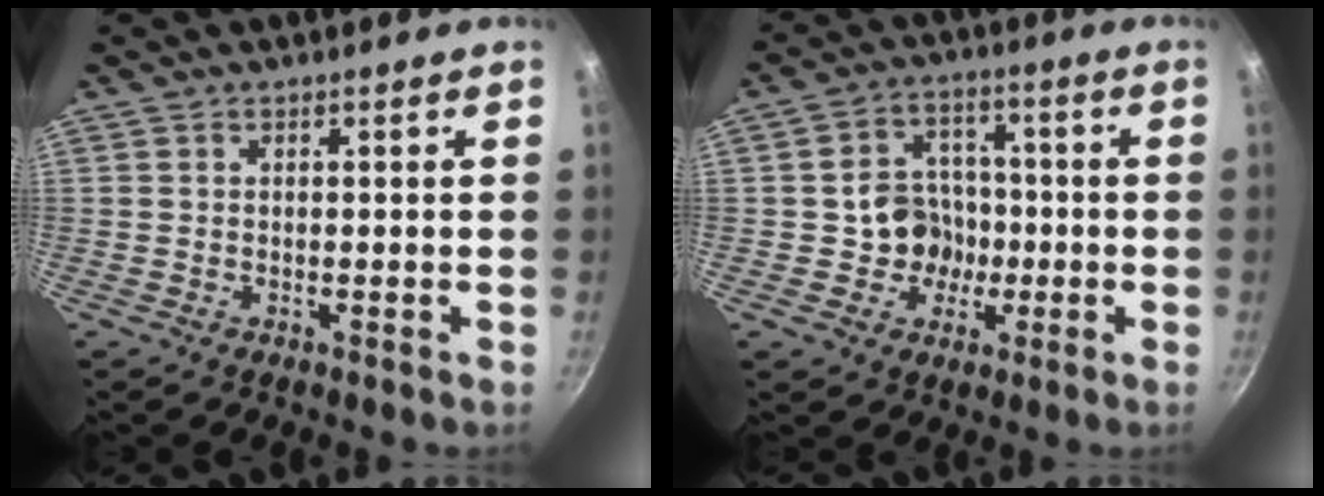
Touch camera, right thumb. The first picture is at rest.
{"total": 8.8, "force": [-1.4, 7.9, 3.6], "torque": [-0.016, 0.026, -0.028]}